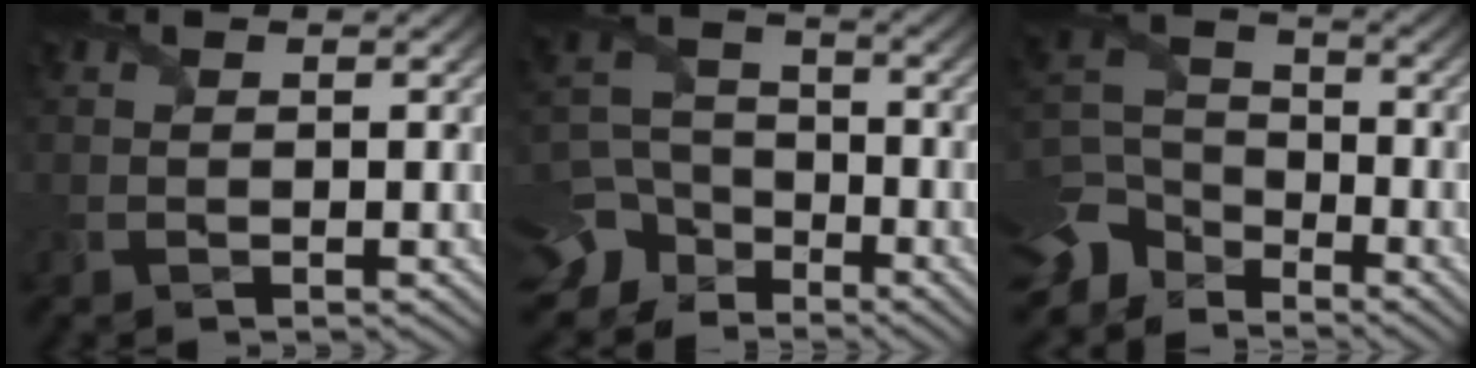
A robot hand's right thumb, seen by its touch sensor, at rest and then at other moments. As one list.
[{"total": 11.9, "force": [-7.4, 8.4, 3.9], "torque": [-0.109, -0.043, -0.138]}, {"total": 9.2, "force": [-6.4, 5.6, 3.6], "torque": [-0.105, -0.020, -0.137]}]